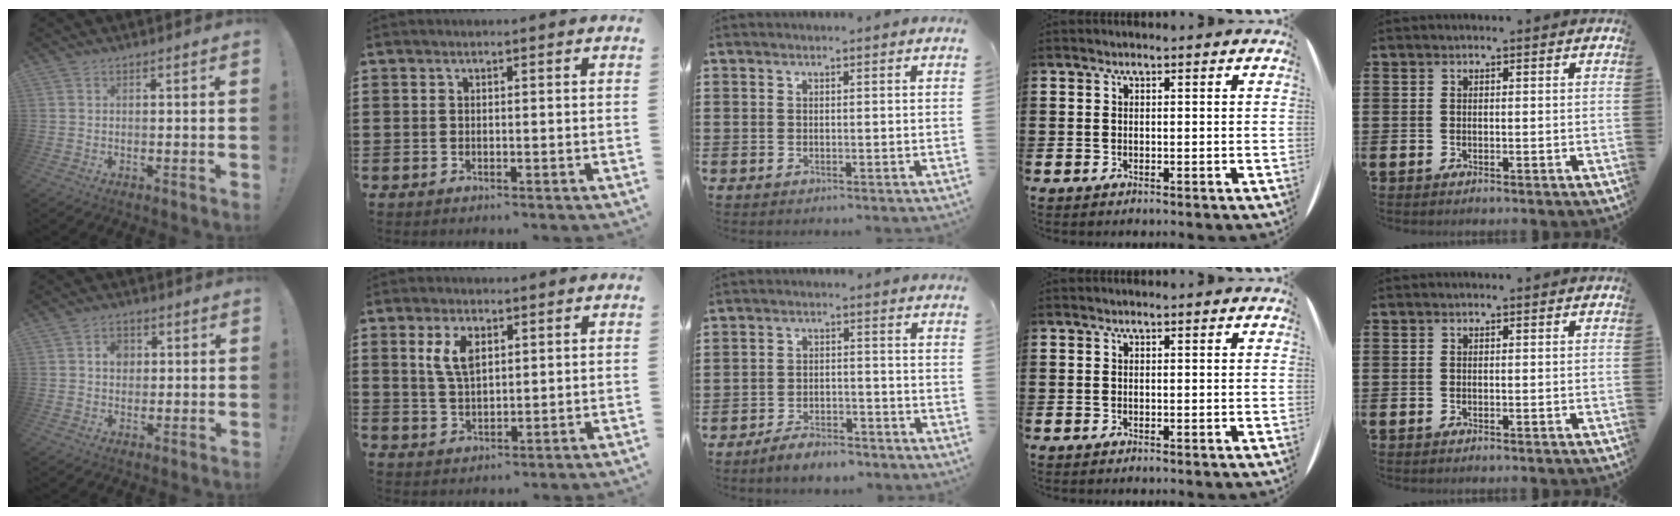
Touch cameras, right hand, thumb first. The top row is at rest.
{"thumb": {"total": 4.4, "force": [0.8, 3.7, 2.3], "torque": [-0.031, 0.002, 0.011]}, "index": {"total": 5.1, "force": [2.0, 2.3, 4.0], "torque": [-0.087, 0.008, 0.034]}, "middle": {"total": 4.2, "force": [-4.0, 0.9, 1.2], "torque": [-0.027, 0.005, -0.081]}}